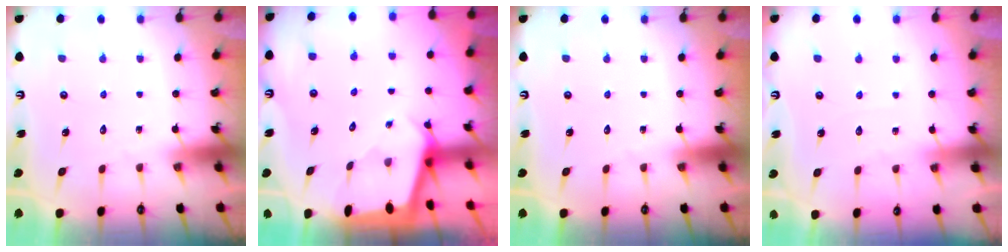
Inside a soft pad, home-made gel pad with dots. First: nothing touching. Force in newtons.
{"total": 1.6, "press": 1.6, "slide": 0.2}
{"total": 0.0}
{"total": 1.6, "press": 1.6, "slide": 0.2}